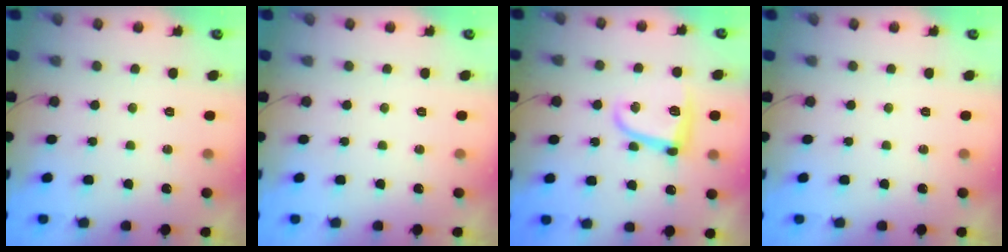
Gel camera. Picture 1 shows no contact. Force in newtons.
{"total": 0.0}
{"total": 10.1, "press": 10.1, "slide": 0.4}
{"total": 0.0}